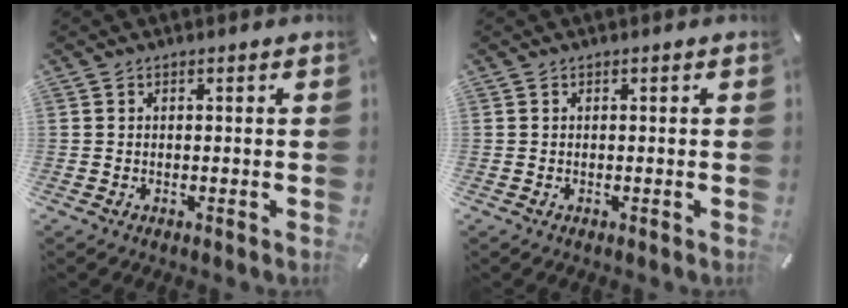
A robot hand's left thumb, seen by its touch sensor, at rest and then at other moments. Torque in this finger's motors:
{"motor_torque": [-0.01, -0.01, 0.00, 0.00, 0.00]}